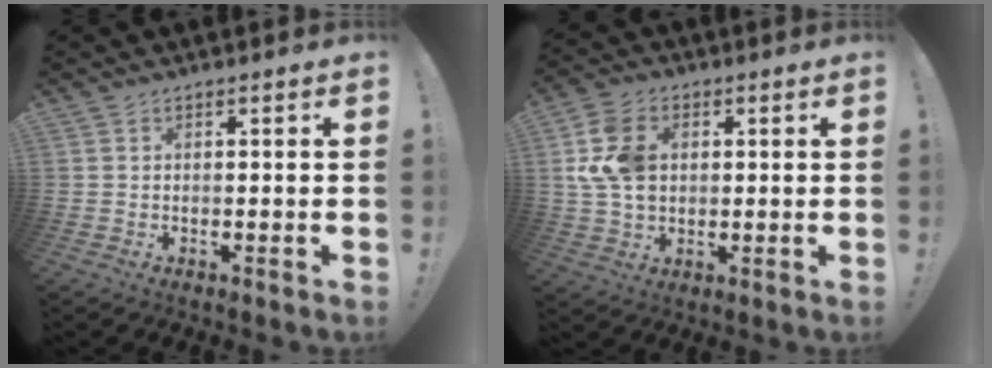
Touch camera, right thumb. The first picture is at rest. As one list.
[{"total": 13.5, "force": [2.4, 10.0, 8.7], "torque": [-0.171, -0.001, 0.050]}]